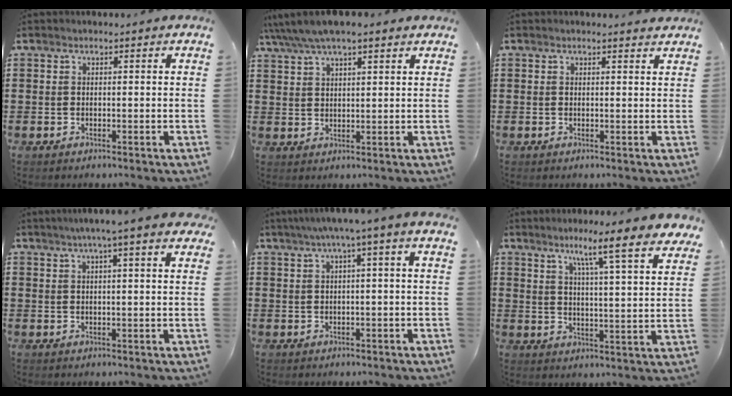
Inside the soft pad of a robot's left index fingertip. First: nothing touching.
{"total": 4.5, "force": [3.6, 1.0, 2.5], "torque": [-0.058, -0.004, 0.064]}
{"total": 0.8, "force": [0.8, 0.0, 0.3], "torque": [-0.007, 0.000, 0.015]}
{"total": 4.8, "force": [2.8, 0.1, 3.9], "torque": [-0.081, 0.005, 0.048]}
{"total": 3.0, "force": [0.4, -0.4, 3.0], "torque": [-0.055, -0.004, 0.002]}
{"total": 8.2, "force": [6.3, -0.6, 5.2], "torque": [-0.100, -0.046, 0.093]}